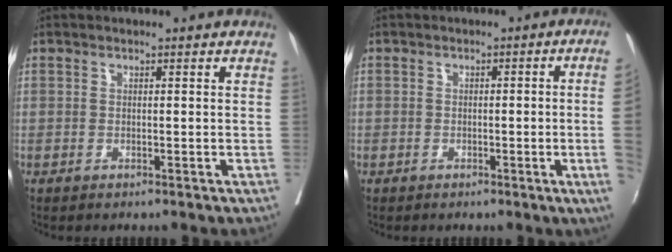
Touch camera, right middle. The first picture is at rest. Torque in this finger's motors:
{"motor_torque": [1.19, -0.95, 0.13, -0.21]}